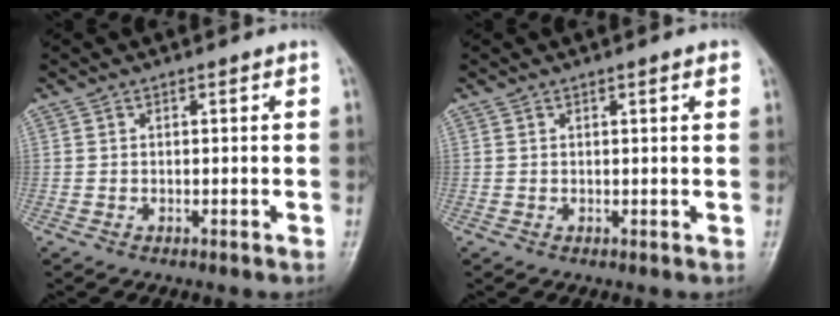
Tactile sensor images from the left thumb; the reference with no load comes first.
{"total": 1.8, "force": [1.0, 0.3, 1.5], "torque": [-0.022, -0.002, 0.011]}